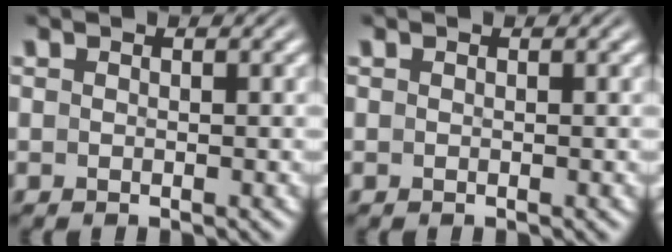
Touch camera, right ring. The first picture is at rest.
{"total": 0.0}